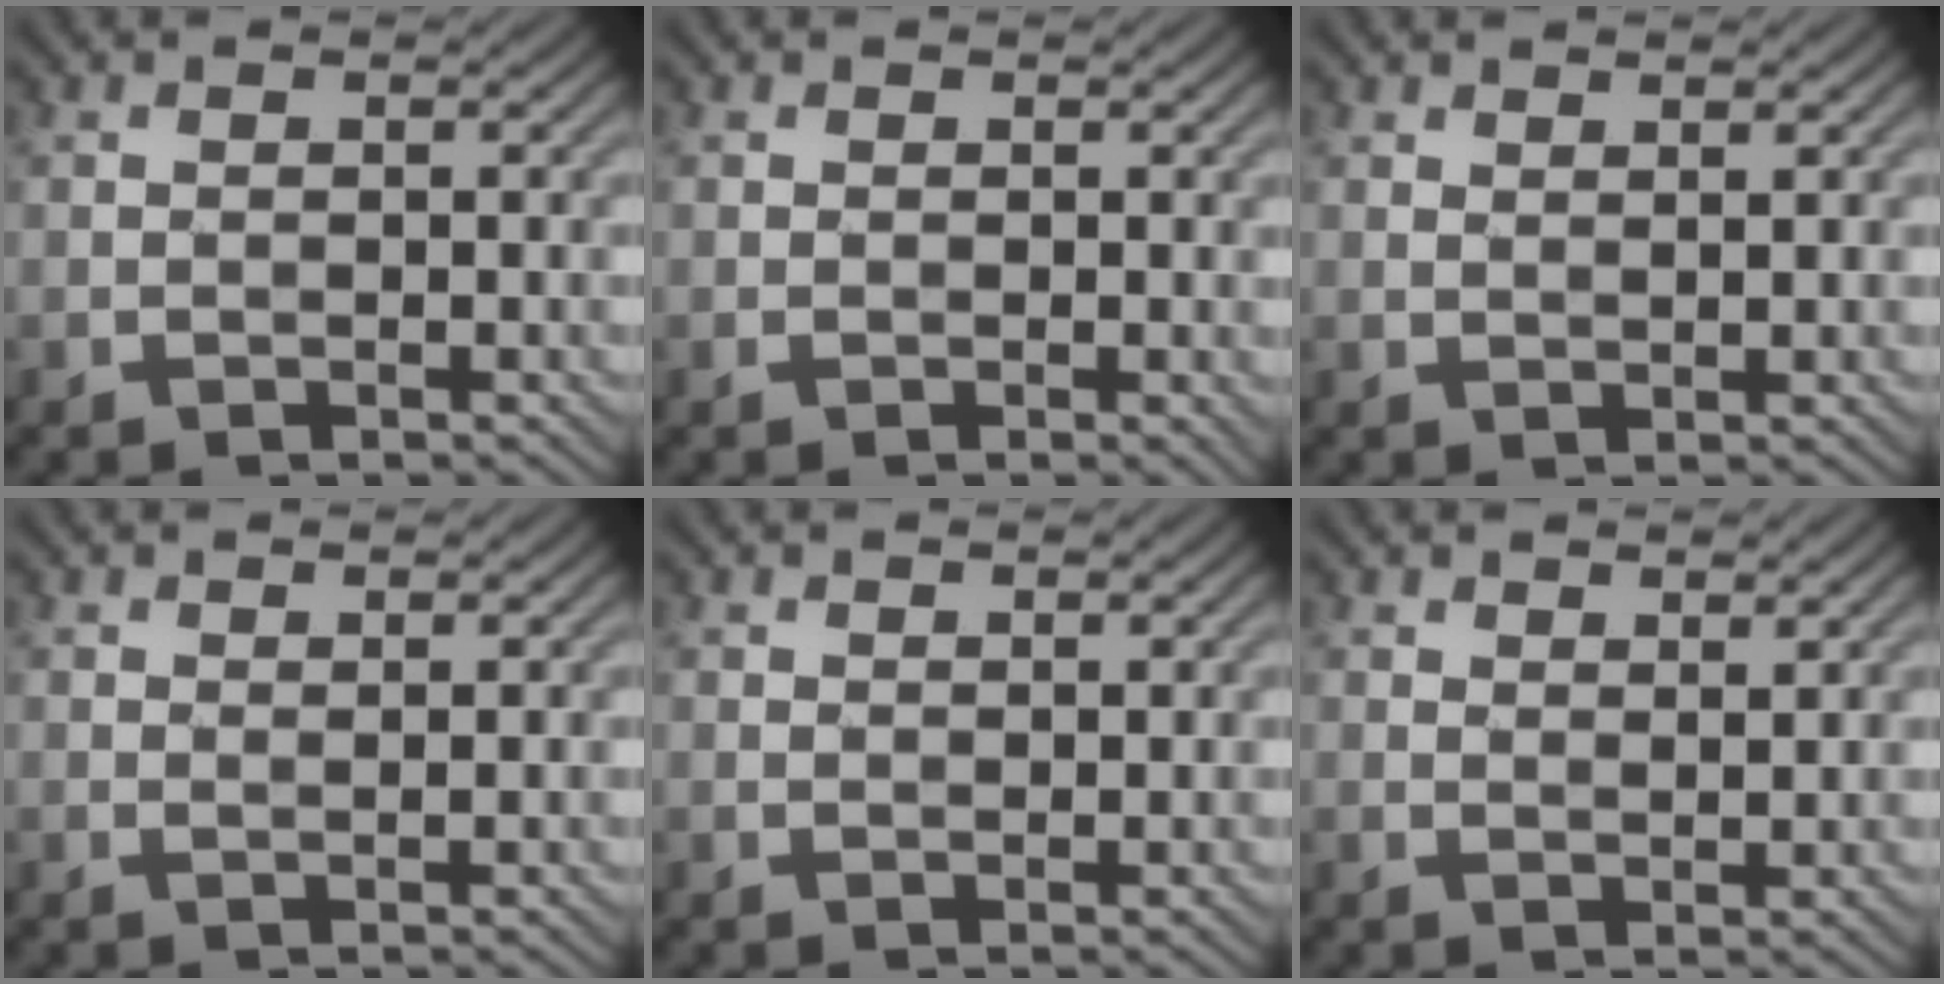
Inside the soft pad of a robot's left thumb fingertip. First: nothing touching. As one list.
[{"total": 1.4, "force": [0.5, 0.6, 1.2], "torque": [-0.018, 0.002, 0.011]}, {"total": 1.8, "force": [1.4, 0.4, 0.9], "torque": [-0.011, -0.001, 0.029]}, {"total": 1.4, "force": [1.0, 0.3, 0.8], "torque": [-0.010, -0.001, 0.021]}, {"total": 1.4, "force": [1.1, 0.6, 0.7], "torque": [-0.007, 0.002, 0.026]}, {"total": 2.8, "force": [2.3, 0.9, 1.4], "torque": [-0.022, -0.003, 0.042]}]